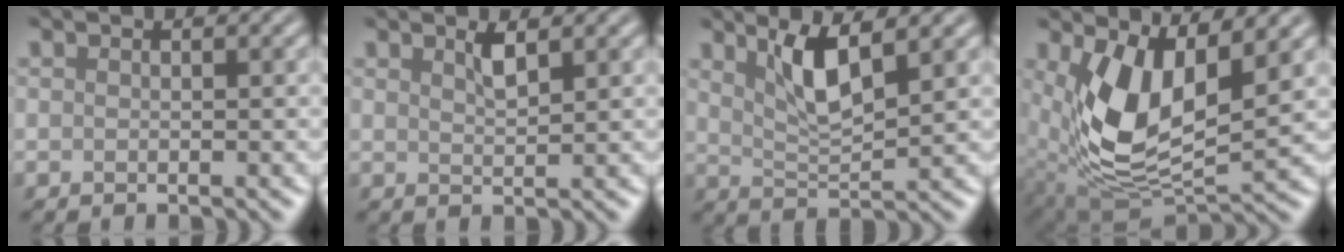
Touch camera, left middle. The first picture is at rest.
{"total": 1.7, "force": [1.2, 0.3, 1.1], "torque": [-0.021, 0.002, 0.019]}
{"total": 4.3, "force": [2.3, 1.0, 3.5], "torque": [-0.072, -0.003, 0.047]}
{"total": 9.3, "force": [2.3, 4.8, 7.6], "torque": [-0.167, -0.023, 0.047]}